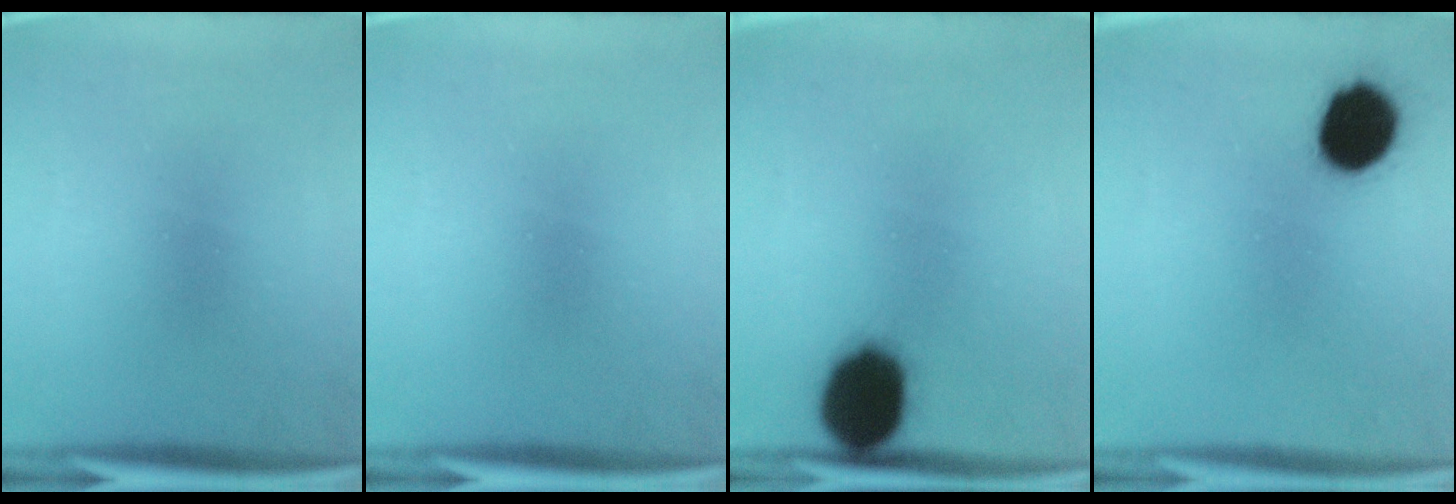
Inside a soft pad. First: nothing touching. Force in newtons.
{"total": 0.0}
{"total": 13.4}
{"total": 11.3}